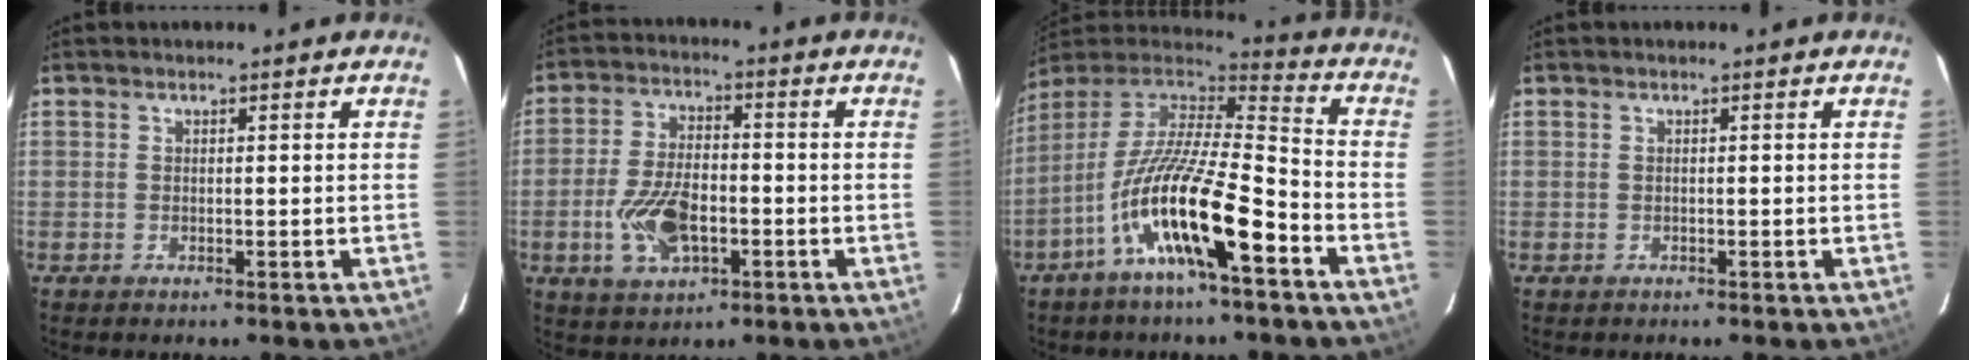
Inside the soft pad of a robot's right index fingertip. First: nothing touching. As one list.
[{"total": 10.8, "force": [-3.1, 5.8, 8.5], "torque": [-0.177, -0.002, -0.051]}, {"total": 19.0, "force": [-9.3, 3.8, 16.1], "torque": [-0.287, -0.025, -0.177]}, {"total": 0.0}]